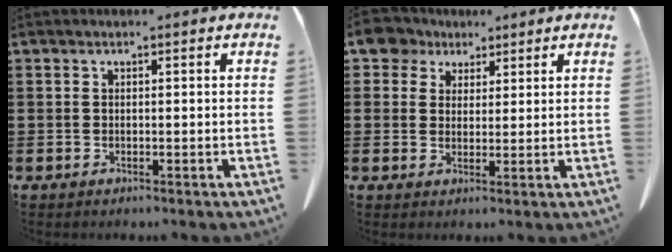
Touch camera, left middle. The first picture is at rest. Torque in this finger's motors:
{"motor_torque": [0.13, 0.15, 0.01, 0.03]}